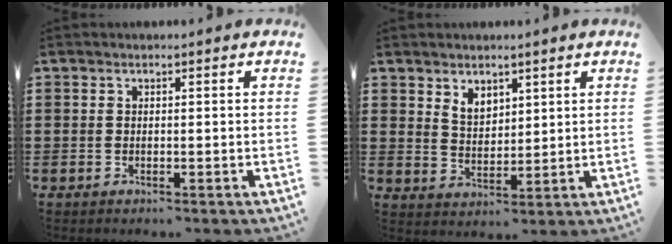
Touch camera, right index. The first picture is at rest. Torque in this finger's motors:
{"motor_torque": [0.41, 0.14, 0.10, 0.09]}